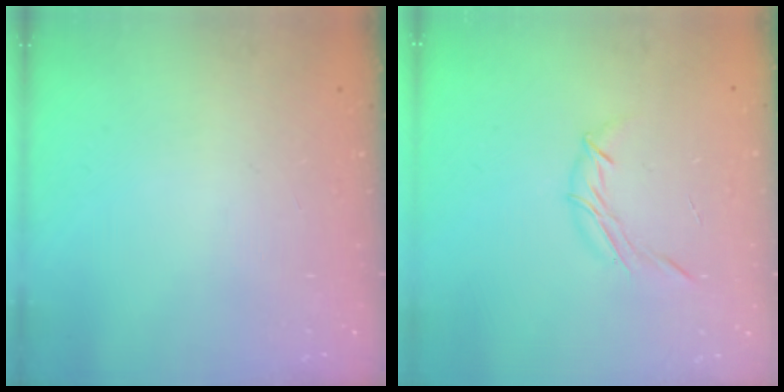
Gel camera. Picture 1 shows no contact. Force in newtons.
{"total": 6.3, "press": 6.1, "slide": 1.5}